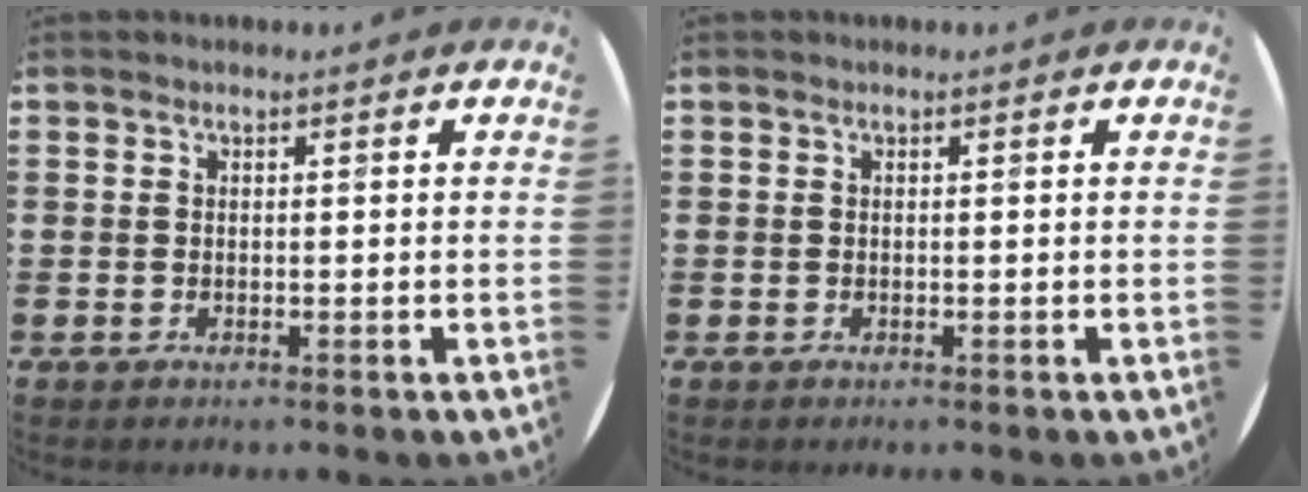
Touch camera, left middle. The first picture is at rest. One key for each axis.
{"total": 0.0}